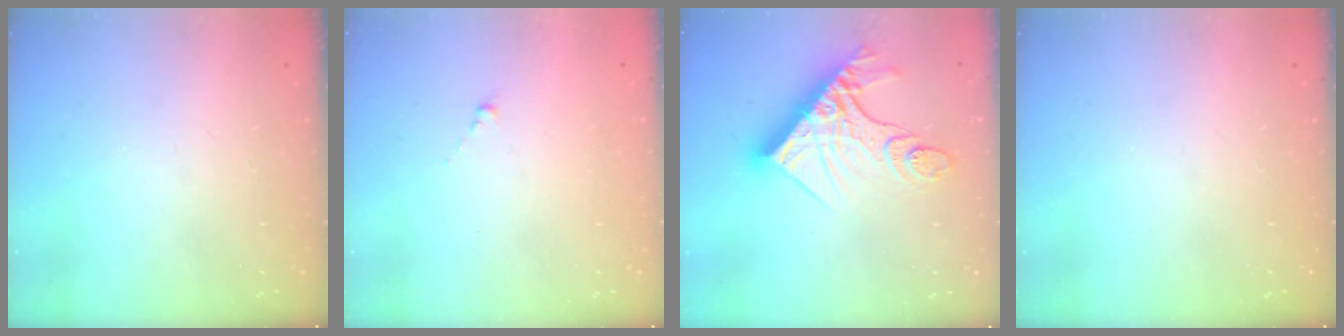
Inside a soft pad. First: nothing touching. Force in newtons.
{"total": 0.0}
{"total": 19.0, "press": 18.9, "slide": 2.3}
{"total": 0.0}